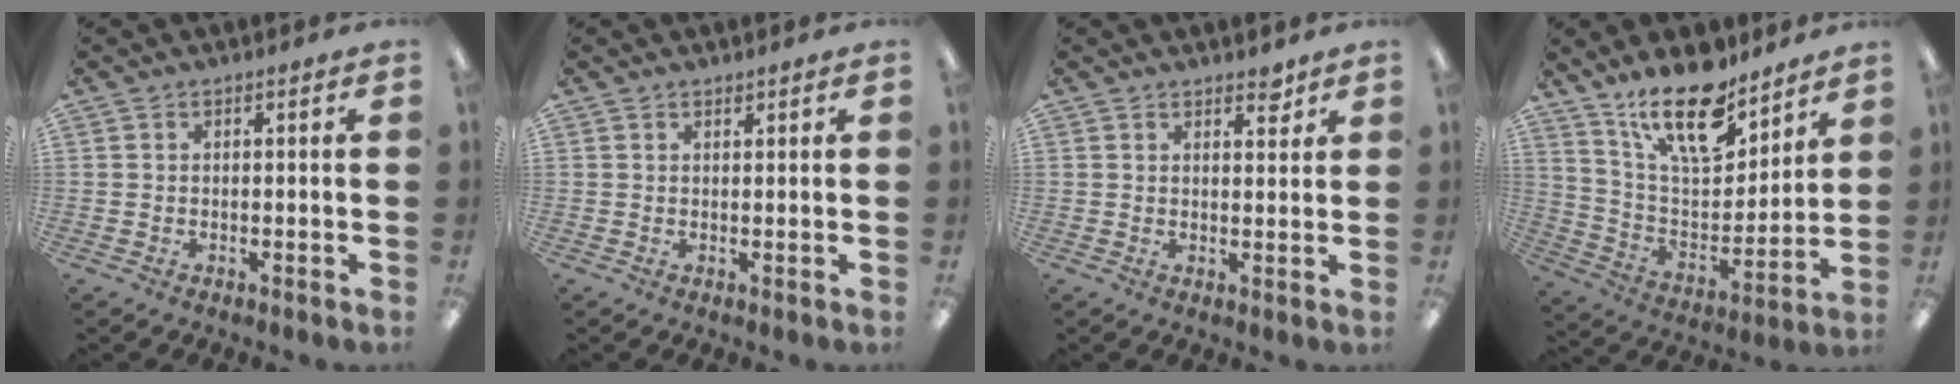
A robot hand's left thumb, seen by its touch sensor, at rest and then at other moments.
{"total": 0.9, "force": [0.9, 0.2, 0.0], "torque": [-0.002, -0.001, 0.017]}
{"total": 3.1, "force": [2.7, 1.3, 1.0], "torque": [0.001, -0.015, 0.045]}
{"total": 18.9, "force": [13.6, 7.5, 10.8], "torque": [-0.184, -0.080, 0.235]}